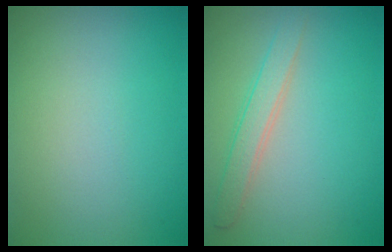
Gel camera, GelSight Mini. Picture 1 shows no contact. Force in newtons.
{"total": 2.3, "press": 2.3, "slide": 0.1}